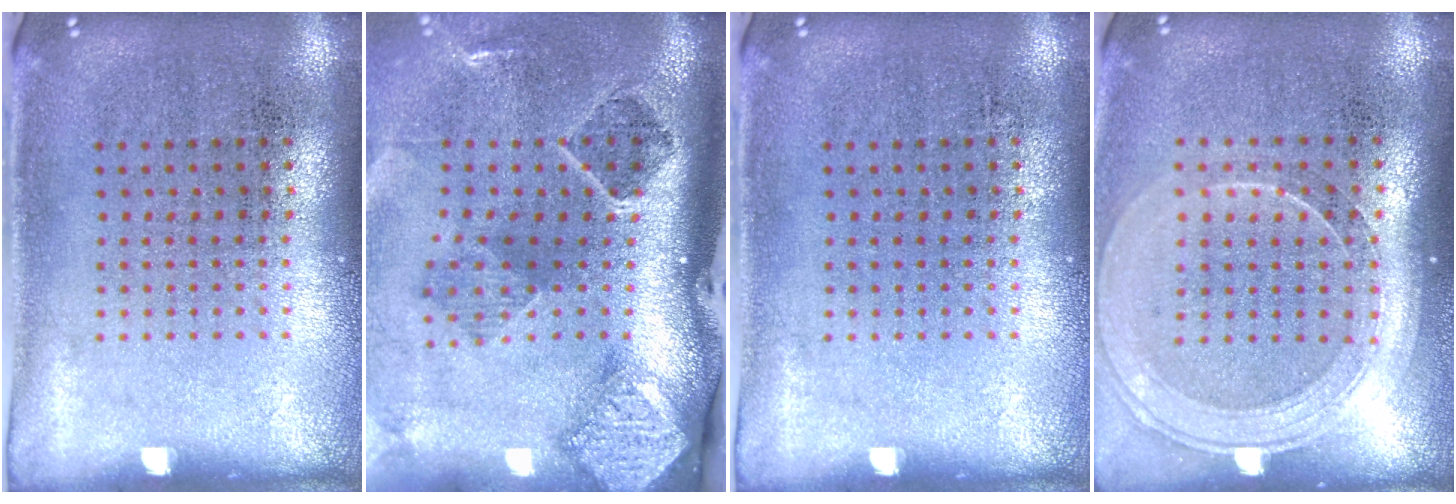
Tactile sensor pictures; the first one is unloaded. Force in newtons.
{"total": 2.9, "press": 1.8, "slide": 2.2}
{"total": 0.0}
{"total": 1.7, "press": 1.5, "slide": 0.7}